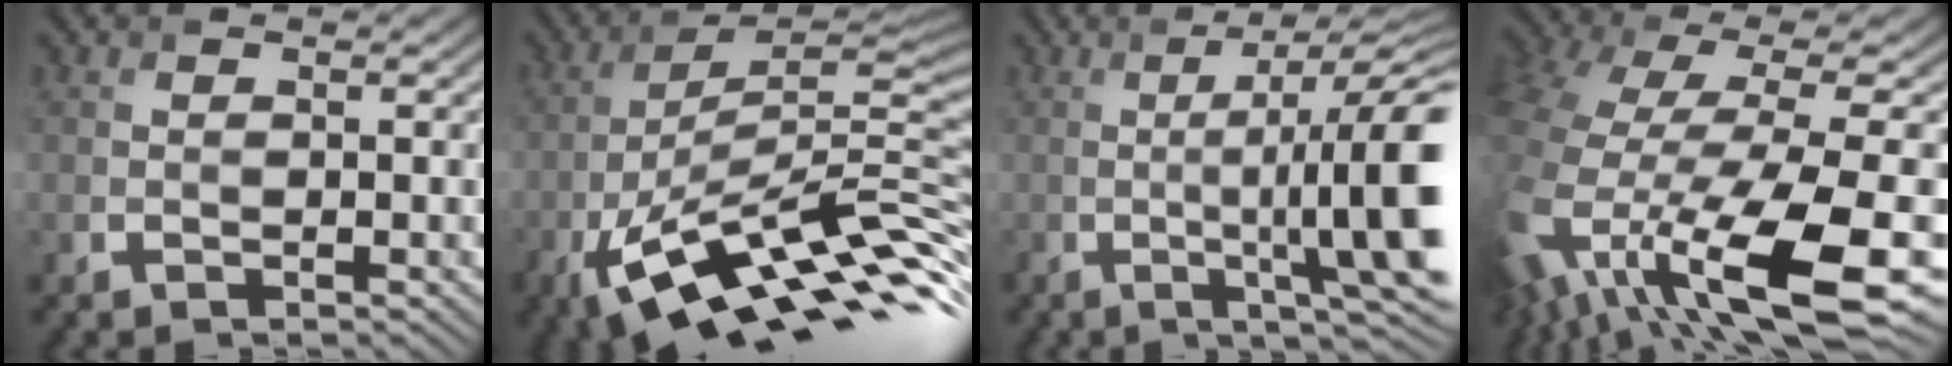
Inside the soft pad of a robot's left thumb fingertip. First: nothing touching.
{"total": 16.4, "force": [-7.6, 4.2, 13.9], "torque": [-0.244, 0.003, -0.143]}
{"total": 14.7, "force": [-1.1, 2.9, 14.4], "torque": [-0.185, 0.001, -0.001]}
{"total": 14.8, "force": [-5.1, 6.1, 12.4], "torque": [-0.296, -0.040, -0.064]}